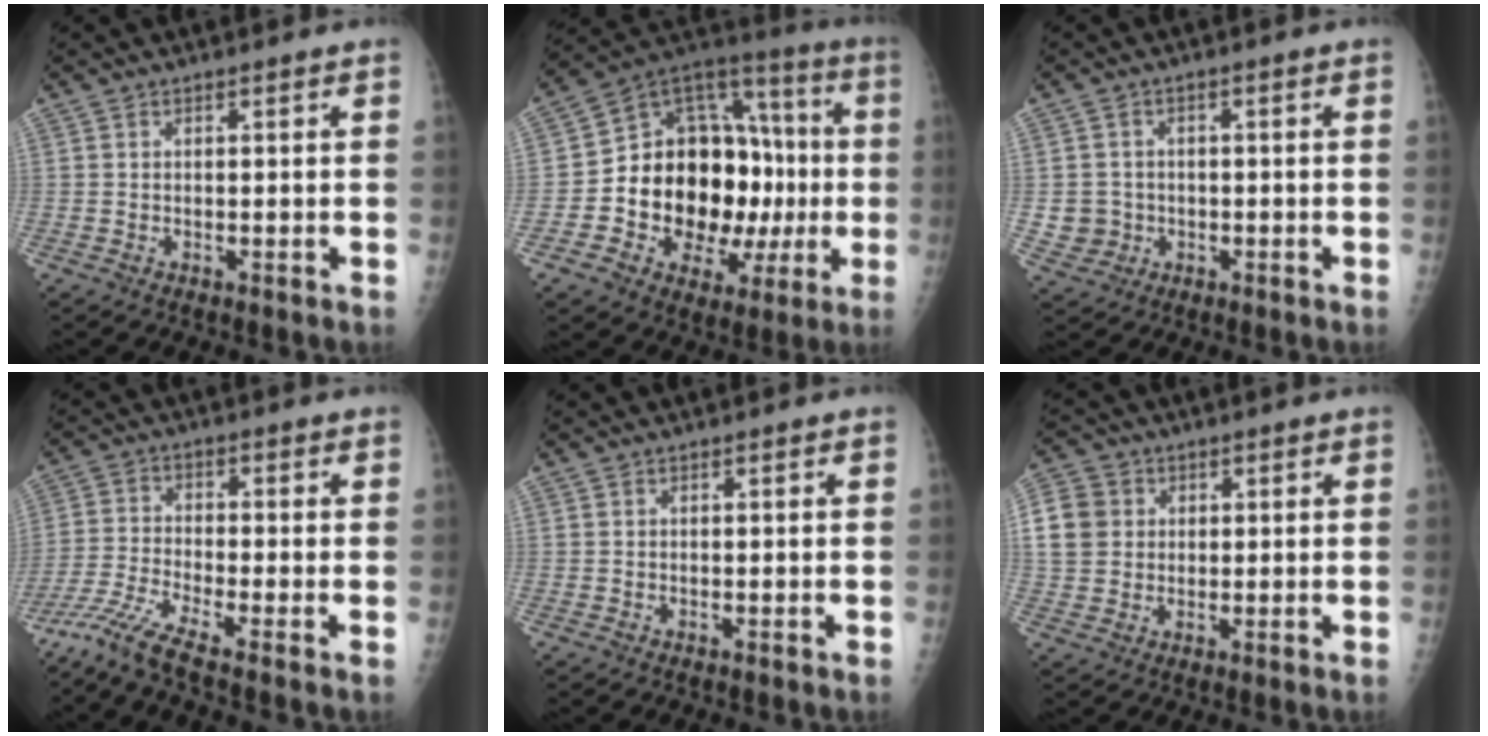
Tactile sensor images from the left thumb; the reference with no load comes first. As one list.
[{"total": 25.5, "force": [-2.7, 16.9, 18.9], "torque": [-0.238, 0.043, -0.033]}, {"total": 4.5, "force": [-0.8, 4.4, 0.6], "torque": [0.005, 0.005, -0.009]}, {"total": 6.9, "force": [-5.6, -0.8, 3.8], "torque": [-0.100, 0.001, -0.121]}, {"total": 0.0}, {"total": 19.2, "force": [4.2, 16.8, 8.5], "torque": [-0.248, 0.054, 0.094]}]